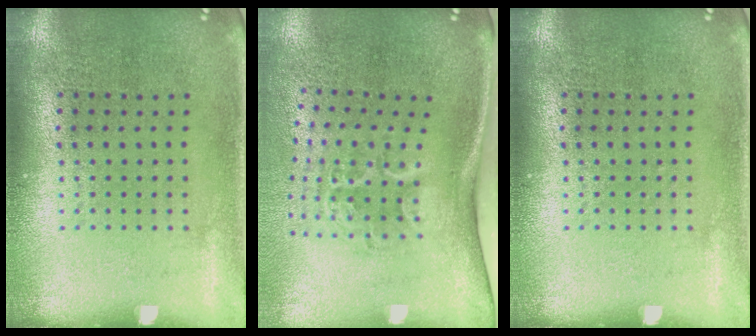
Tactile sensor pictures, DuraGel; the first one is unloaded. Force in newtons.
{"total": 2.2, "press": 1.4, "slide": 1.7}
{"total": 0.0}